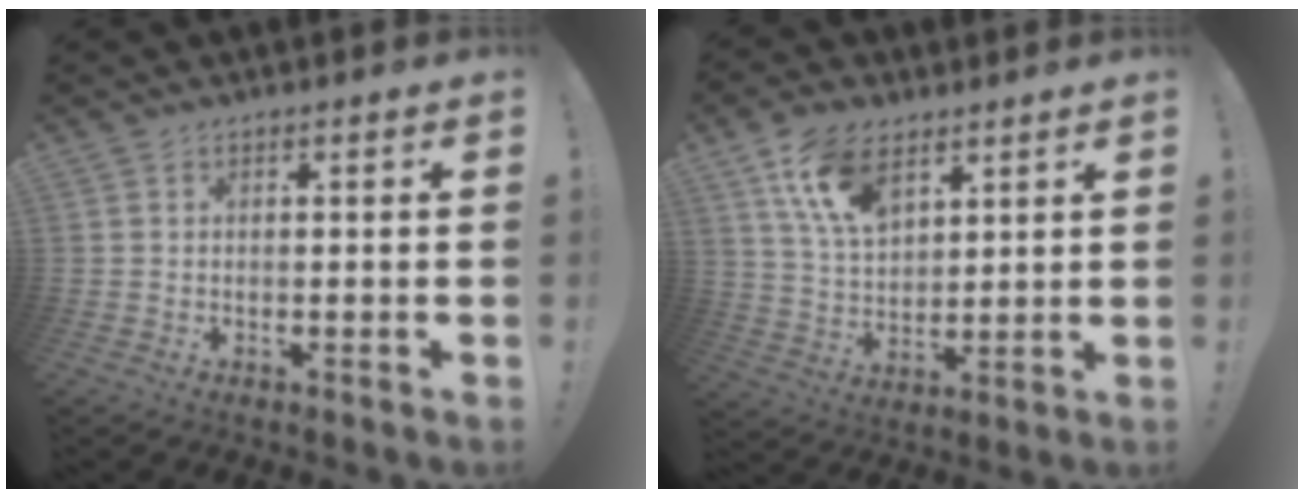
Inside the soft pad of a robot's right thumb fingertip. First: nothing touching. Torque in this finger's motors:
{"motor_torque": [0.01, 1.77, 0.56, 0.07, 0.23]}